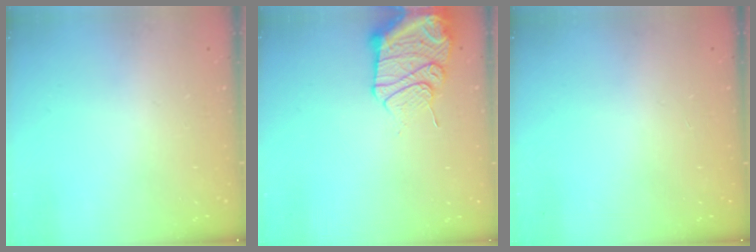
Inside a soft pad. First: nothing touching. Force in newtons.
{"total": 13.8, "press": 13.5, "slide": 2.9}
{"total": 0.9, "press": 0.0, "slide": 0.9}